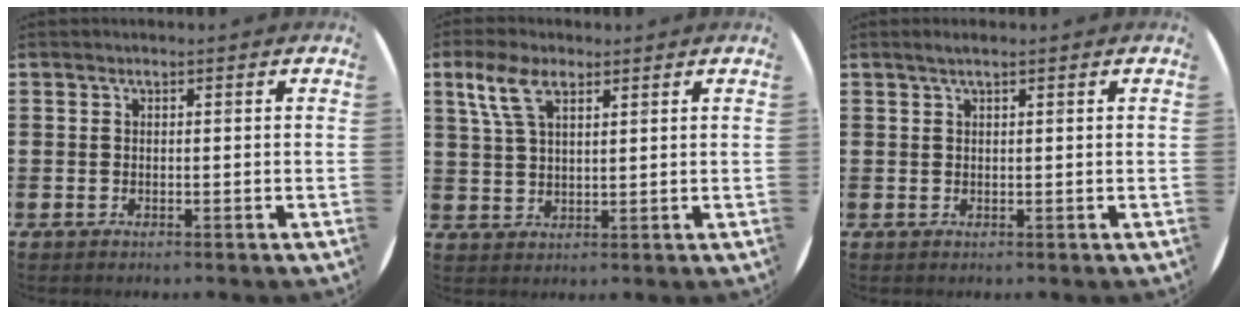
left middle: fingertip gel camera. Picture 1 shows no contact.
{"total": 5.5, "force": [3.8, 2.3, 3.3], "torque": [-0.066, 0.000, 0.067]}
{"total": 0.9, "force": [0.6, 0.0, 0.7], "torque": [-0.012, 0.004, 0.010]}